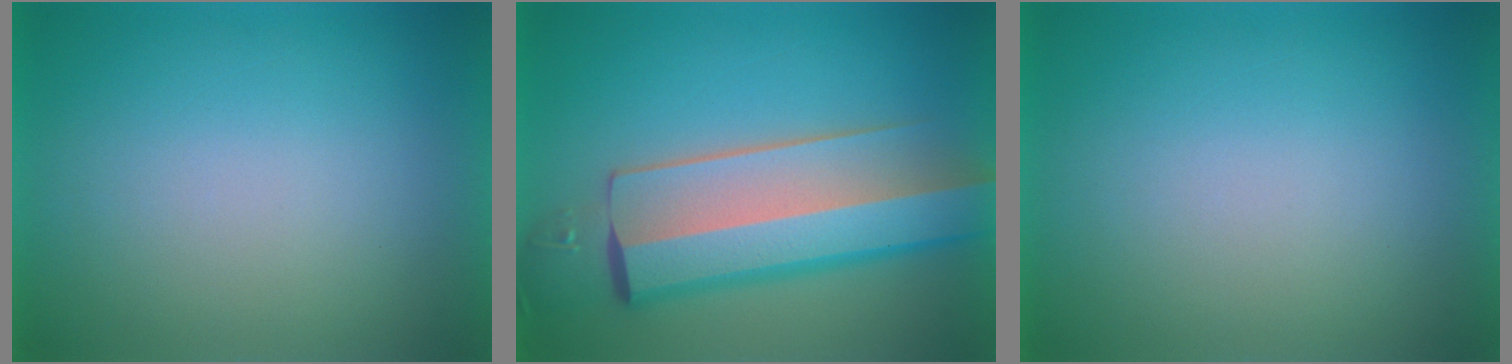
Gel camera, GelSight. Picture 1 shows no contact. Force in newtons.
{"total": 10.2}
{"total": 0.0}